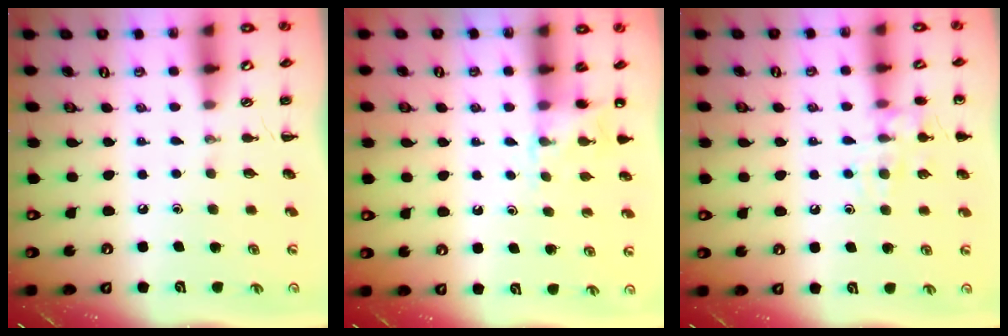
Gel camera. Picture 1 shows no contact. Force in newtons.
{"total": 5.5, "press": 5.3, "slide": 1.3}
{"total": 10.8, "press": 10.7, "slide": 1.4}